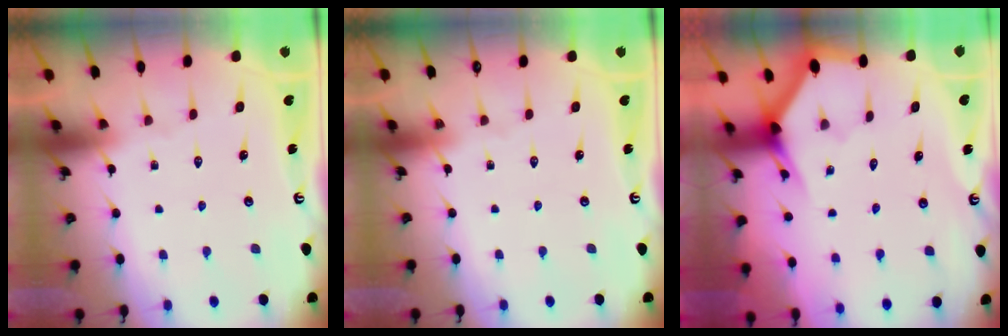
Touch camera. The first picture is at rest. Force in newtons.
{"total": 0.0}
{"total": 2.9, "press": 2.9, "slide": 0.1}